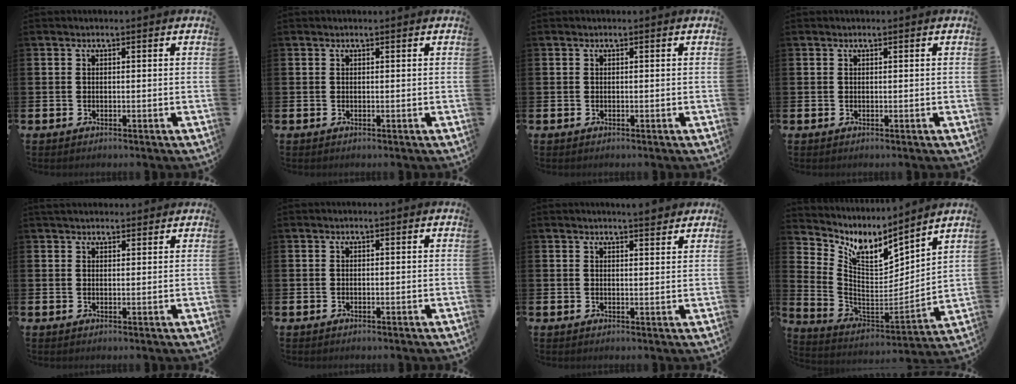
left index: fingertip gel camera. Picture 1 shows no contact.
{"total": 0.0}
{"total": 0.0}
{"total": 0.0}
{"total": 2.3, "force": [2.2, 0.7, 0.3], "torque": [0.003, -0.007, 0.039]}
{"total": 0.0}
{"total": 3.1, "force": [3.1, 0.0, 0.4], "torque": [-0.001, -0.018, 0.053]}
{"total": 7.2, "force": [6.8, 1.5, 2.0], "torque": [-0.082, -0.061, 0.115]}